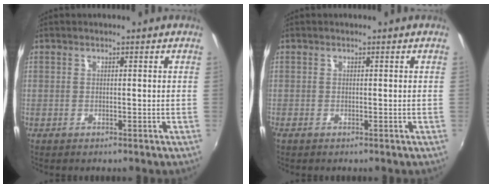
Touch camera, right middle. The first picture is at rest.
{"total": 0.5, "force": [-0.4, 0.3, 0.2], "torque": [-0.005, -0.004, -0.009]}